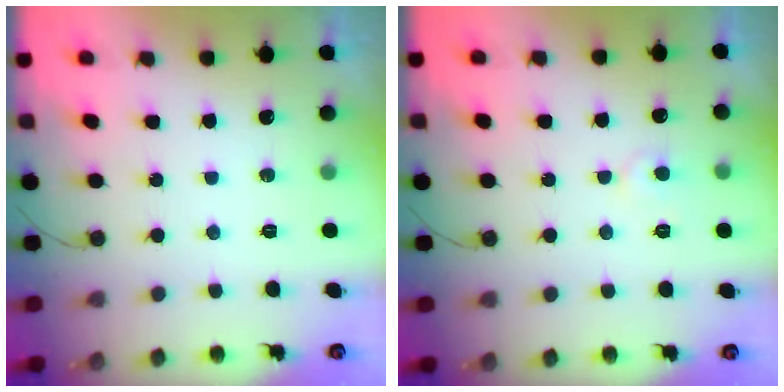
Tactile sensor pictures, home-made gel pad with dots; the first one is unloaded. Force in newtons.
{"total": 4.6, "press": 4.6, "slide": 0.4}